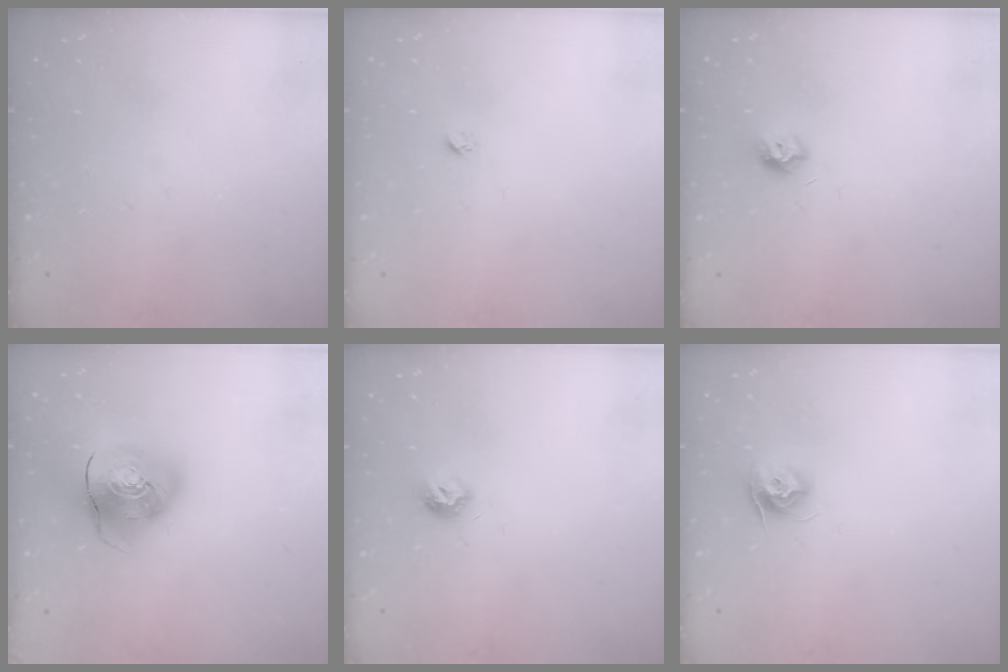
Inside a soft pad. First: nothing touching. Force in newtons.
{"total": 1.9, "press": 1.9, "slide": 0.1}
{"total": 7.6, "press": 7.6, "slide": 0.7}
{"total": 12.5, "press": 12.3, "slide": 2.1}
{"total": 6.3, "press": 6.3, "slide": 0.1}
{"total": 8.8, "press": 8.8, "slide": 0.2}